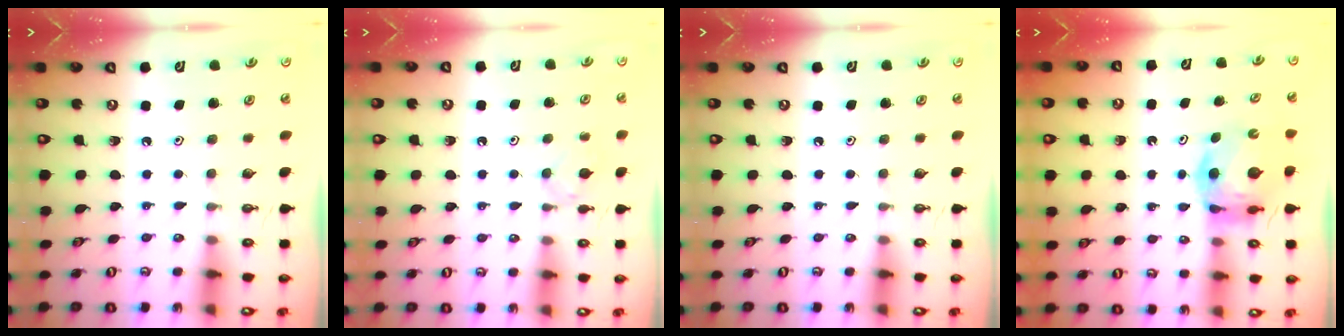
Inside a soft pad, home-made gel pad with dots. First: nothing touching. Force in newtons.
{"total": 2.9, "press": 2.8, "slide": 0.6}
{"total": 0.0}
{"total": 6.9, "press": 6.9, "slide": 0.6}